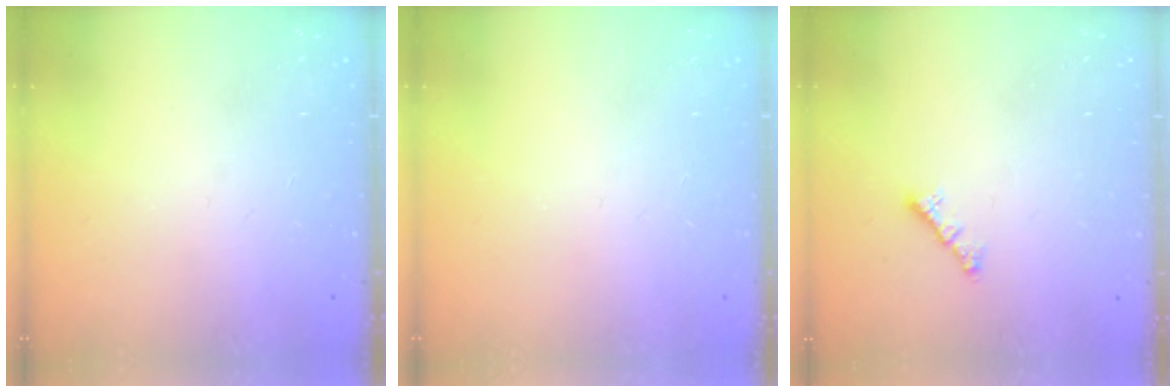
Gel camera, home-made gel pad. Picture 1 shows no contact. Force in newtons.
{"total": 0.0}
{"total": 0.8, "press": 0.7, "slide": 0.4}